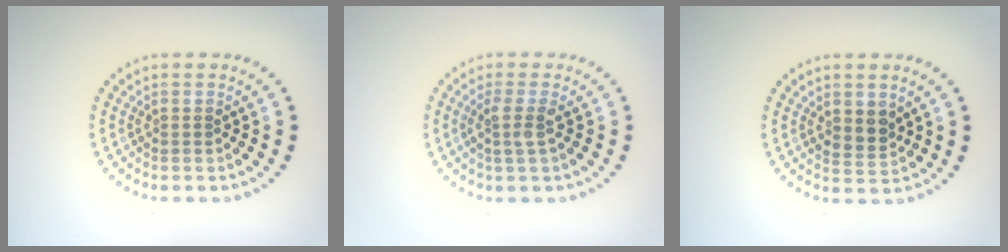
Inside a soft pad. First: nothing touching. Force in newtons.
{"total": 1.8, "press": 1.2, "slide": 1.3}
{"total": 1.9, "press": 1.8, "slide": 0.7}